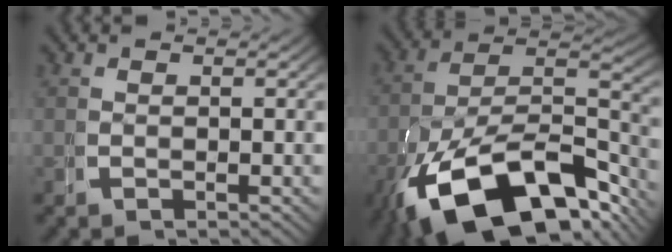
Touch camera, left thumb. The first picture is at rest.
{"total": 17.5, "force": [-7.1, 9.8, 12.6], "torque": [-0.233, -0.063, -0.084]}